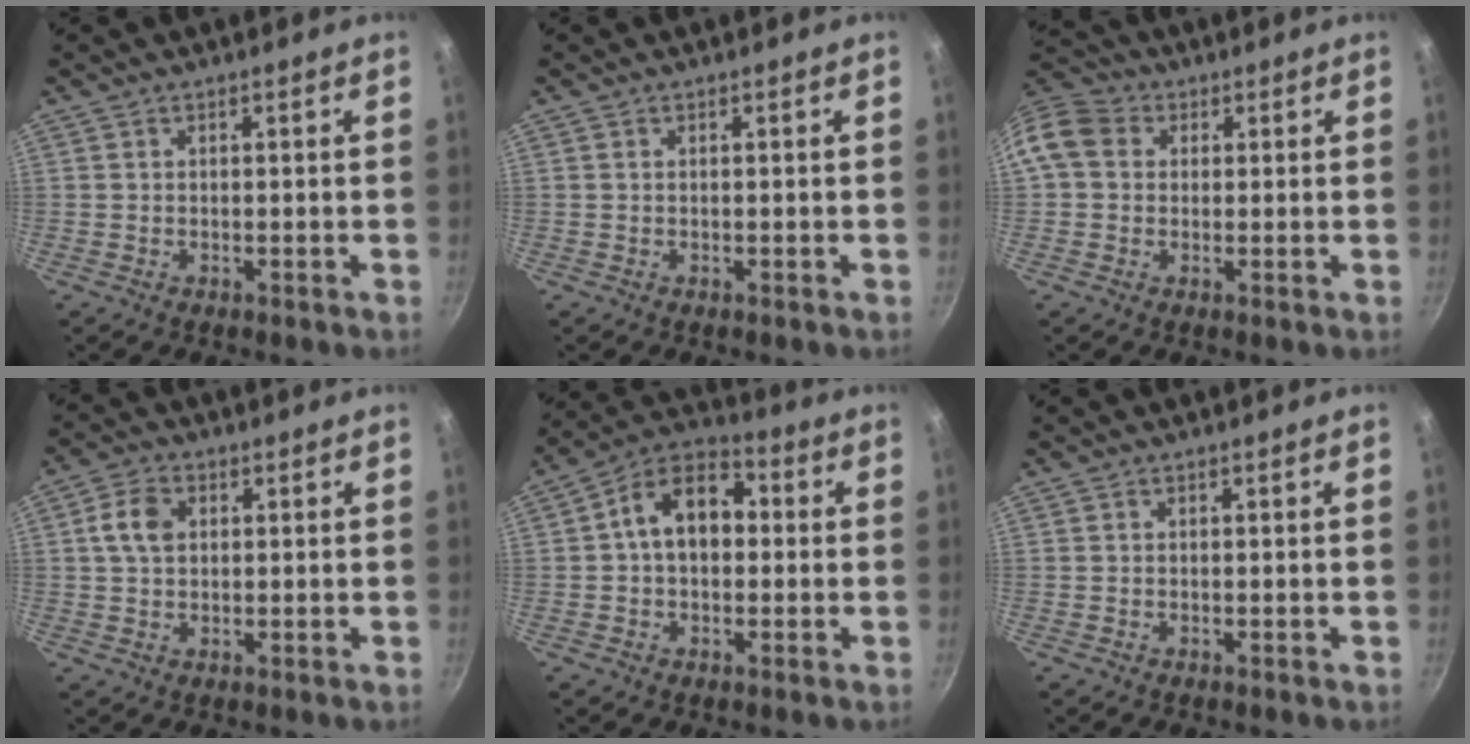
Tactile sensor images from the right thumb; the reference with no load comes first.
{"total": 0.0}
{"total": 9.6, "force": [1.7, 8.1, 4.9], "torque": [-0.082, 0.021, 0.012]}
{"total": 5.8, "force": [1.2, 4.1, 3.9], "torque": [-0.065, 0.008, 0.017]}
{"total": 11.1, "force": [1.0, 7.6, 8.0], "torque": [-0.092, 0.036, -0.002]}
{"total": 0.0}